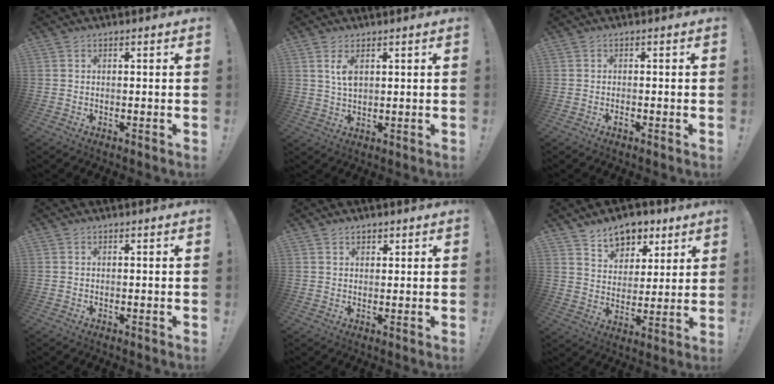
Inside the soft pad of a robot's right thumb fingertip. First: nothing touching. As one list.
[{"total": 4.4, "force": [1.8, 1.8, 3.6], "torque": [-0.060, -0.008, 0.028]}, {"total": 1.0, "force": [-0.8, 0.1, 0.5], "torque": [-0.016, 0.002, -0.013]}, {"total": 0.0}, {"total": 1.7, "force": [1.3, 1.0, 0.5], "torque": [-0.003, -0.005, 0.022]}, {"total": 13.6, "force": [9.4, 7.7, 6.0], "torque": [-0.100, -0.051, 0.177]}]